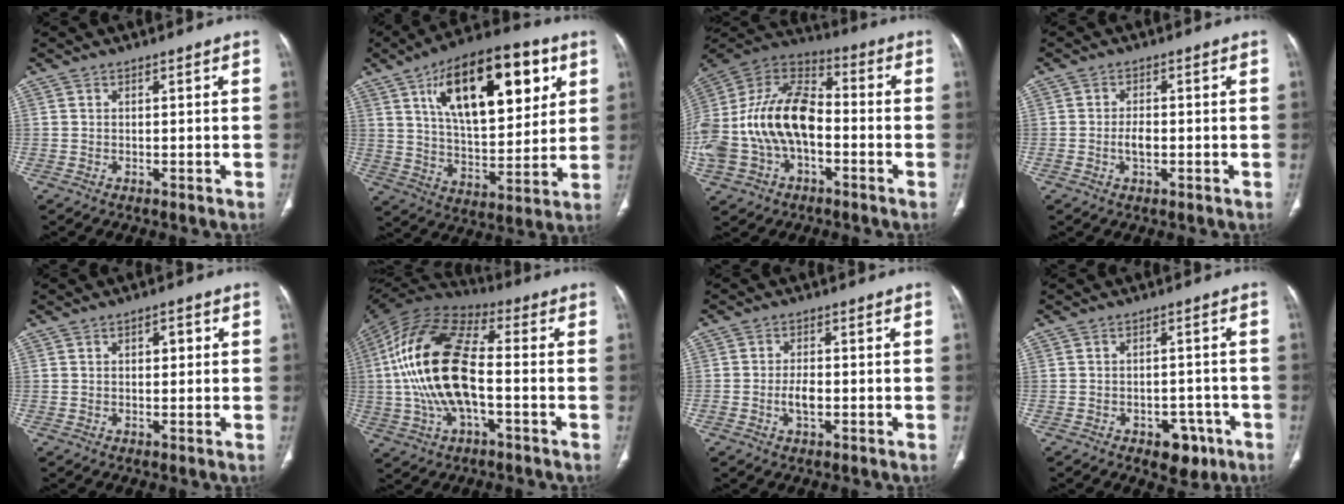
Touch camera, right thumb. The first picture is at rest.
{"total": 24.9, "force": [10.1, 11.3, 19.7], "torque": [-0.275, -0.021, 0.167]}
{"total": 23.2, "force": [-3.3, 14.7, 17.6], "torque": [-0.358, 0.042, -0.059]}
{"total": 2.7, "force": [-0.6, 1.5, 2.2], "torque": [-0.040, 0.003, -0.011]}
{"total": 2.8, "force": [0.8, 1.5, 2.2], "torque": [-0.025, 0.002, 0.011]}
{"total": 21.4, "force": [-1.4, 10.5, 18.5], "torque": [-0.376, 0.025, -0.029]}
{"total": 3.3, "force": [-0.8, 1.7, 2.8], "torque": [-0.050, 0.004, -0.014]}
{"total": 6.0, "force": [-3.2, 3.9, 3.3], "torque": [-0.014, 0.019, -0.038]}